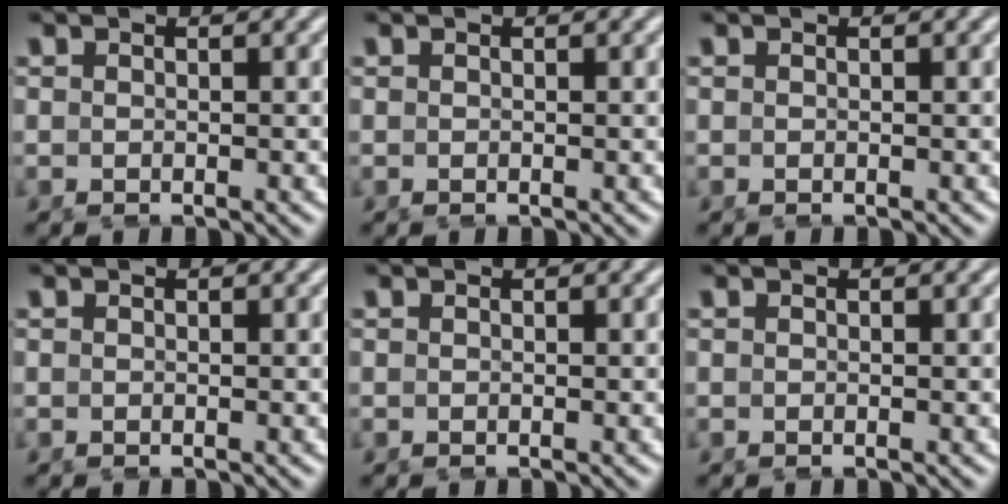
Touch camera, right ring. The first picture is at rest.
{"total": 0.0}
{"total": 0.0}
{"total": 0.0}
{"total": 0.0}
{"total": 0.0}